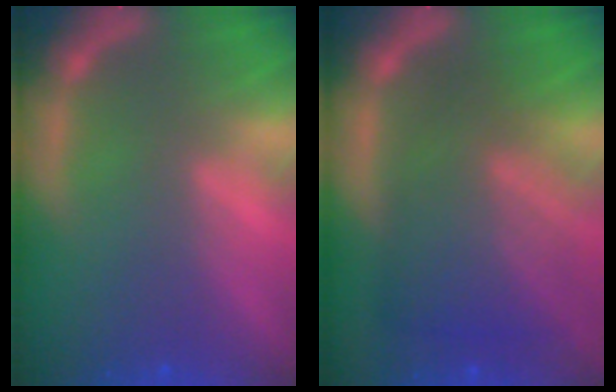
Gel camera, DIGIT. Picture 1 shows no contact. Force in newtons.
{"total": 8.1}